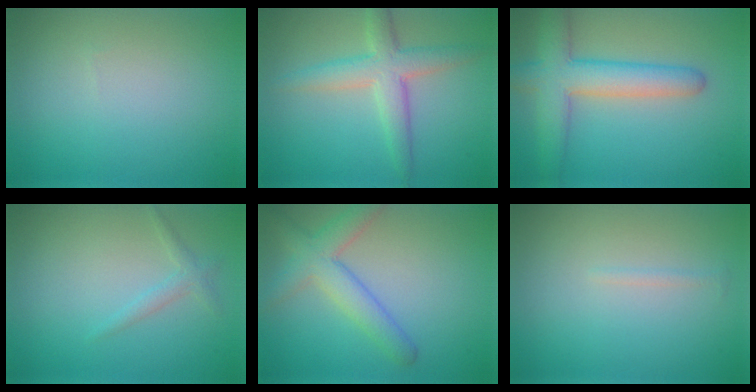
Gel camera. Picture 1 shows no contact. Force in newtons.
{"total": 4.3, "press": 4.3, "slide": 0.1}
{"total": 6.3, "press": 6.3, "slide": 0.4}
{"total": 1.2, "press": 1.2, "slide": 0.1}
{"total": 4.1, "press": 4.1, "slide": 0.2}
{"total": 0.5, "press": 0.5, "slide": 0.0}